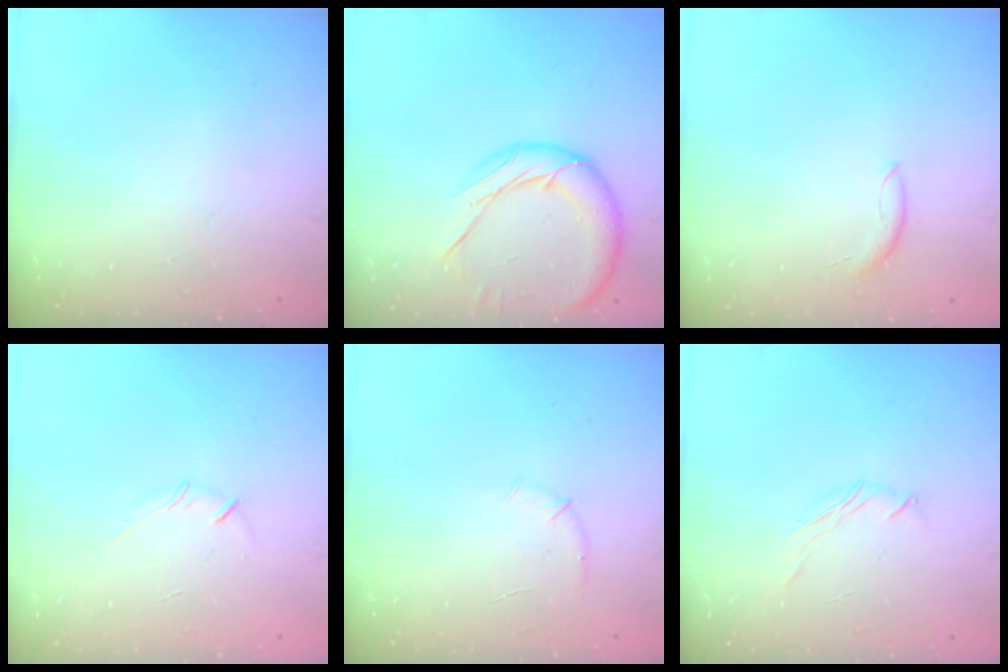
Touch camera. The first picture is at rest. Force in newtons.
{"total": 14.2, "press": 14.2, "slide": 0.8}
{"total": 5.8, "press": 5.7, "slide": 0.7}
{"total": 3.5, "press": 3.3, "slide": 1.0}
{"total": 5.5, "press": 5.3, "slide": 1.5}
{"total": 3.6, "press": 3.5, "slide": 0.8}